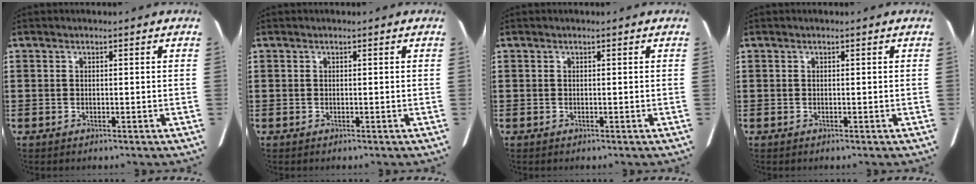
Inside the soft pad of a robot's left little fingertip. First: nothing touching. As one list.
[{"total": 0.0}, {"total": 0.0}, {"total": 0.0}]